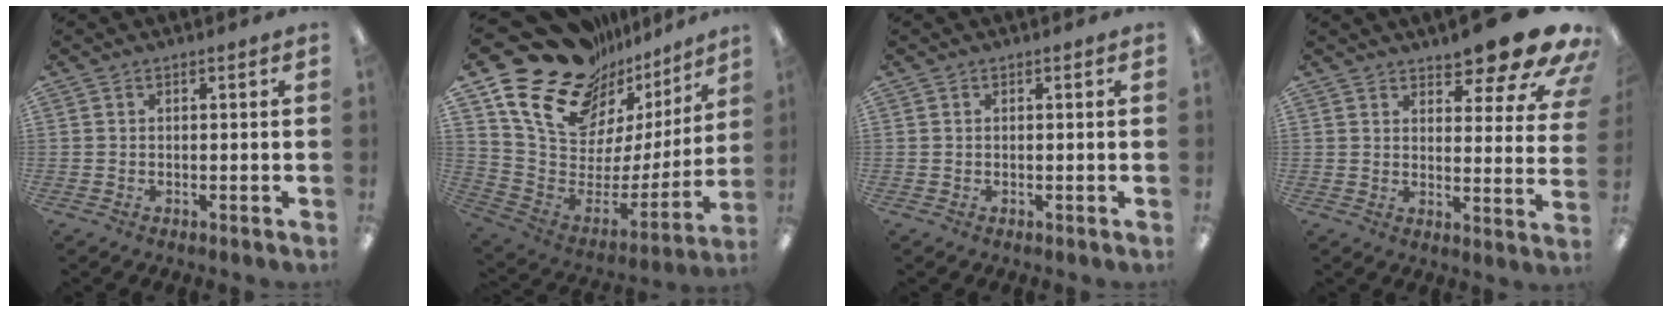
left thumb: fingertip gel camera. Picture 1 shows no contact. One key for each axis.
{"total": 23.9, "fx": 16.7, "fy": 13.9, "fz": 10.2, "tx": -0.157, "ty": -0.121, "tz": 0.314}
{"total": 0.0}
{"total": 13.1, "fx": 10.6, "fy": 3.3, "fz": 7.0, "tx": -0.085, "ty": -0.083, "tz": 0.177}